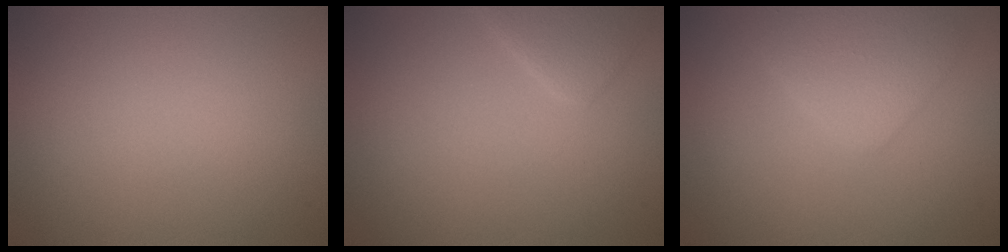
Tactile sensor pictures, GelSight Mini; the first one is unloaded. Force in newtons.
{"total": 2.2, "press": 2.2, "slide": 0.2}
{"total": 3.0, "press": 3.0, "slide": 0.1}